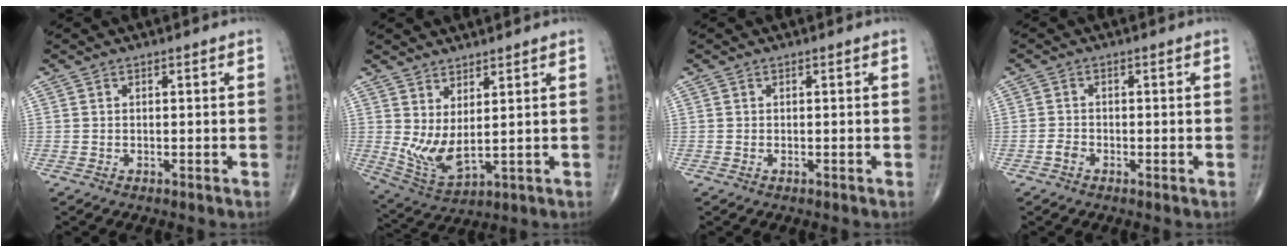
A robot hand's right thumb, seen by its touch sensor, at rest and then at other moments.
{"total": 7.6, "force": [1.8, 2.9, 6.8], "torque": [-0.142, -0.029, 0.050]}
{"total": 0.0}
{"total": 1.5, "force": [-0.9, 0.9, 0.8], "torque": [-0.011, 0.002, -0.021]}